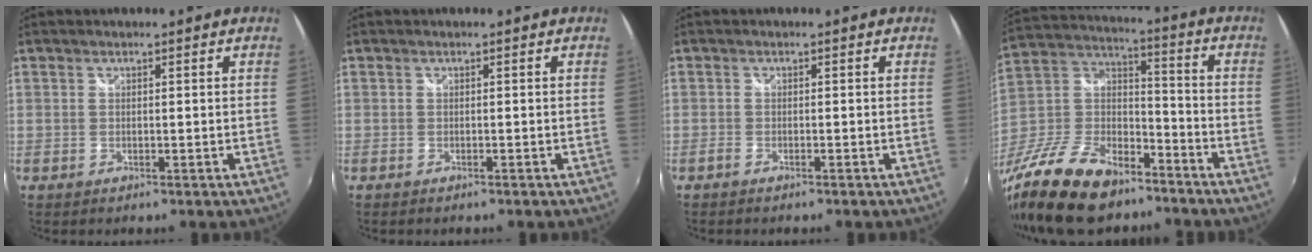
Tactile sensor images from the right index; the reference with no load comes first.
{"total": 0.7, "force": [-0.6, 0.2, 0.2], "torque": [-0.006, -0.002, -0.011]}
{"total": 1.3, "force": [-1.2, 0.3, 0.5], "torque": [-0.021, -0.001, -0.026]}
{"total": 24.1, "force": [-16.5, 11.2, 13.5], "torque": [-0.304, -0.007, -0.282]}